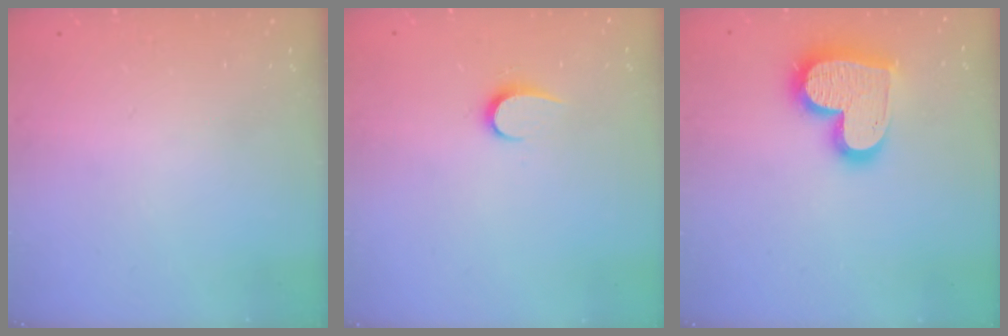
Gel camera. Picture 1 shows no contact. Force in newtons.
{"total": 6.1, "press": 6.1, "slide": 0.7}
{"total": 17.5, "press": 17.4, "slide": 1.6}